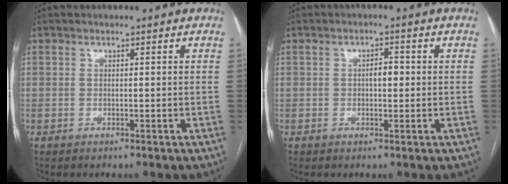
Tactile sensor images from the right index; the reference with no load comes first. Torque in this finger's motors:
{"motor_torque": [0.73, 0.20, 0.14, 0.05]}